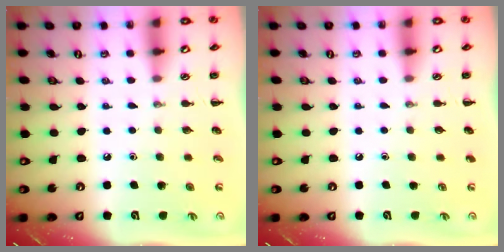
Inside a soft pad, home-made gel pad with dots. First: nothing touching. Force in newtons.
{"total": 0.0}